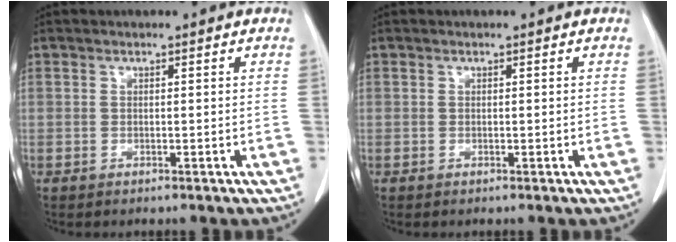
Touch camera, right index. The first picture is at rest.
{"total": 0.0}